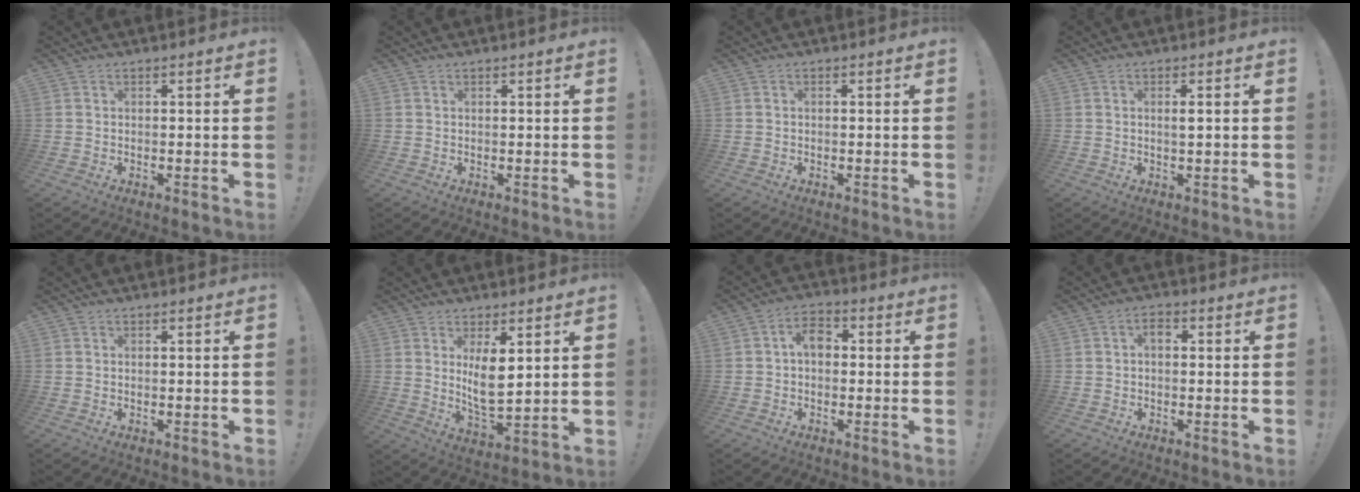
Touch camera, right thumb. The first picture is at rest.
{"total": 0.0}
{"total": 0.0}
{"total": 1.6, "force": [0.5, 0.1, 1.5], "torque": [-0.014, -0.006, 0.004]}
{"total": 0.0}
{"total": 8.9, "force": [2.9, 3.9, 7.5], "torque": [-0.141, -0.022, 0.051]}
{"total": 5.8, "force": [0.2, 3.8, 4.4], "torque": [-0.078, 0.012, 0.005]}
{"total": 2.7, "force": [-0.2, 1.6, 2.2], "torque": [-0.035, 0.008, -0.006]}